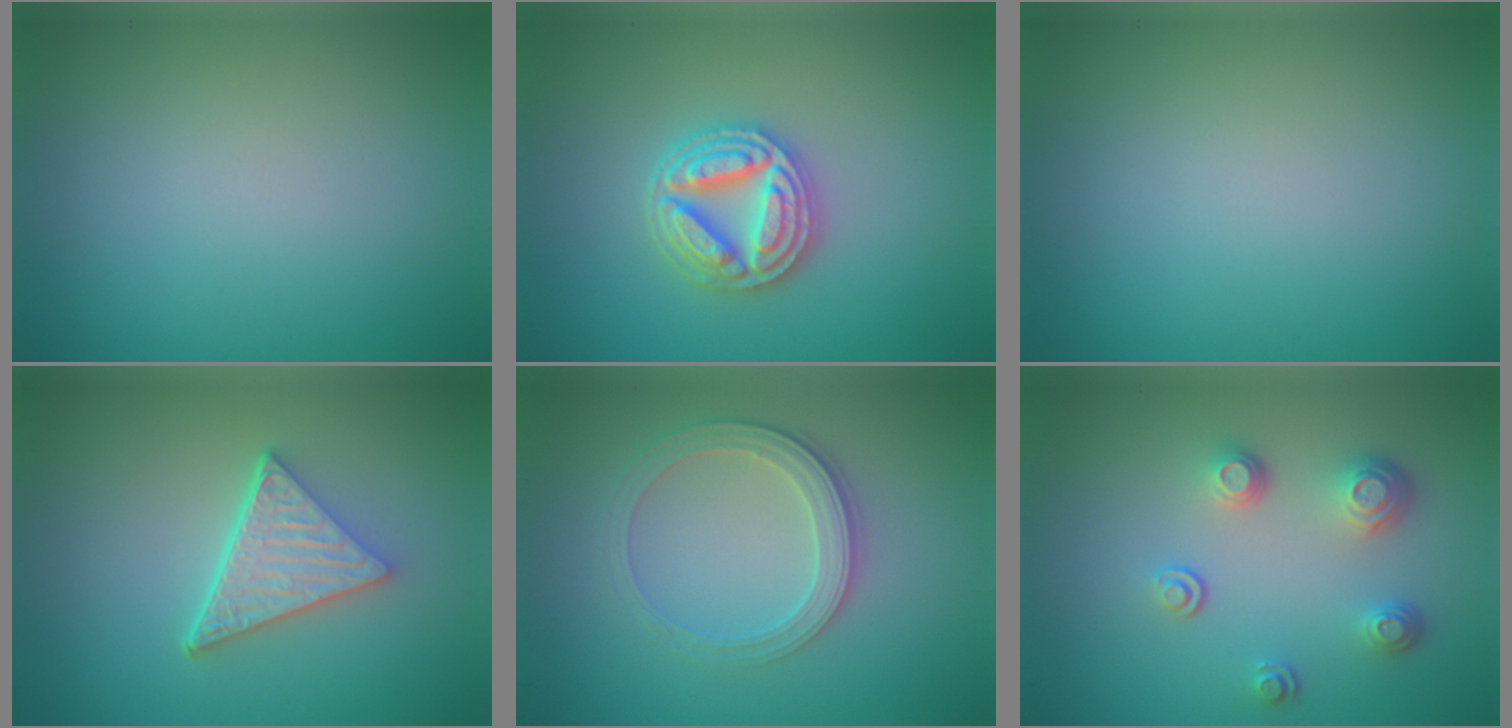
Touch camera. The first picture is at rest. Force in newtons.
{"total": 5.0, "press": 4.9, "slide": 0.9}
{"total": 0.0}
{"total": 5.0, "press": 3.6, "slide": 3.5}
{"total": 2.8, "press": 2.6, "slide": 1.1}
{"total": 3.1, "press": 2.5, "slide": 1.9}